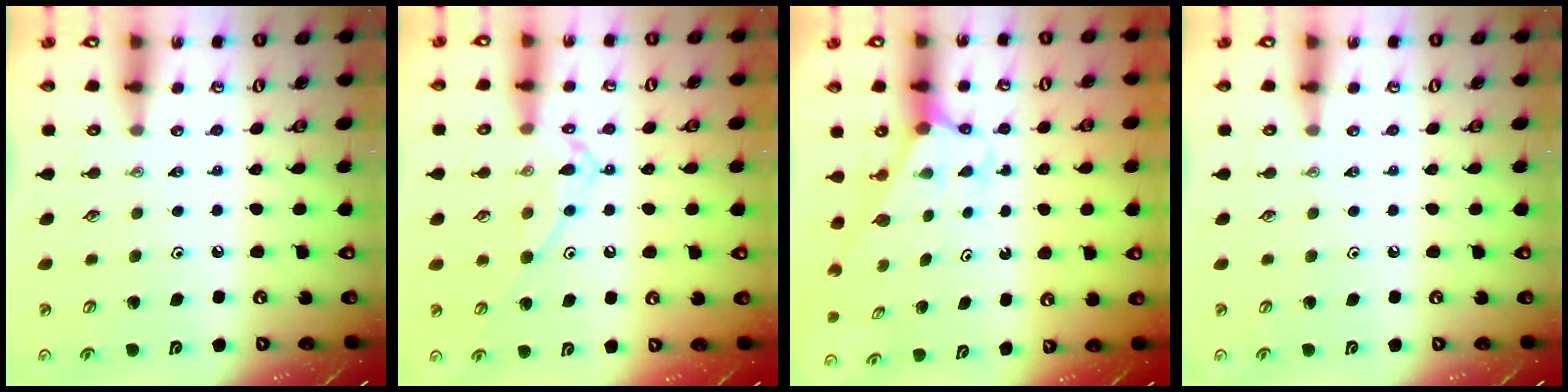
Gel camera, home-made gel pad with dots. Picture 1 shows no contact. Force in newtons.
{"total": 12.0, "press": 12.0, "slide": 0.8}
{"total": 2.6, "press": 2.6, "slide": 0.2}
{"total": 0.0}